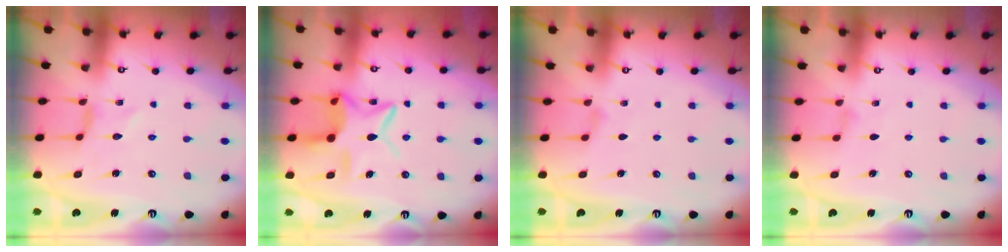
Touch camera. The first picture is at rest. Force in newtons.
{"total": 12.2, "press": 12.2, "slide": 1.1}
{"total": 2.1, "press": 2.1, "slide": 0.4}
{"total": 0.8, "press": 0.7, "slide": 0.3}